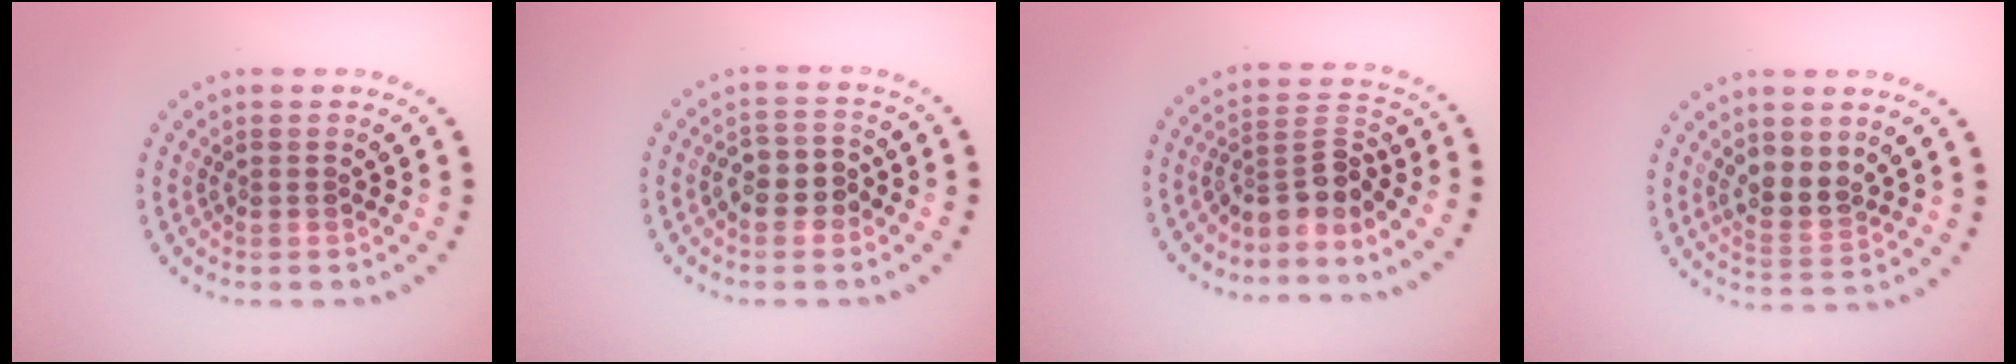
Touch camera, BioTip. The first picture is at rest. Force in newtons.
{"total": 2.6, "press": 2.4, "slide": 1.0}
{"total": 3.3, "press": 2.3, "slide": 2.4}
{"total": 2.9, "press": 2.7, "slide": 1.1}